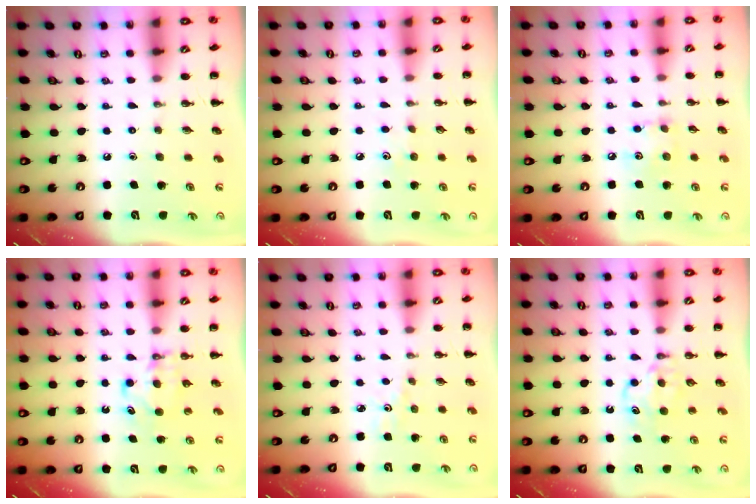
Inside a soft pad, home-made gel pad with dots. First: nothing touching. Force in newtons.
{"total": 4.0, "press": 3.9, "slide": 1.1}
{"total": 6.0, "press": 6.0, "slide": 0.9}
{"total": 5.0, "press": 4.9, "slide": 1.1}
{"total": 2.0, "press": 1.9, "slide": 0.7}
{"total": 5.5, "press": 5.3, "slide": 1.7}